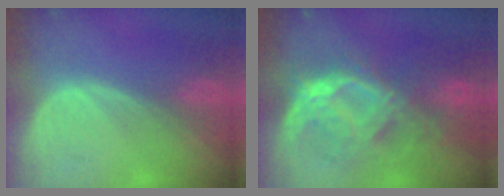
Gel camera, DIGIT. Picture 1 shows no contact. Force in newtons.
{"total": 9.7, "press": 8.9, "slide": 3.9}